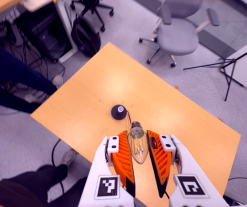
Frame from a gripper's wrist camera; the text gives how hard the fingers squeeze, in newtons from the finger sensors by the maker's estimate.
{"total": 12.4, "left": 13.6, "right": 11.1}